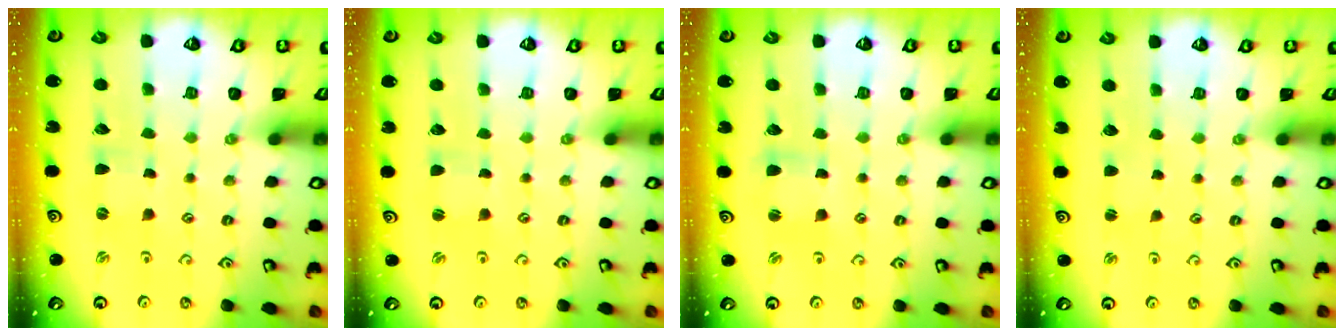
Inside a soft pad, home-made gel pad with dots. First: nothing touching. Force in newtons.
{"total": 0.8, "press": 0.8, "slide": 0.0}
{"total": 2.7, "press": 2.7, "slide": 0.4}
{"total": 1.5, "press": 1.5, "slide": 0.1}